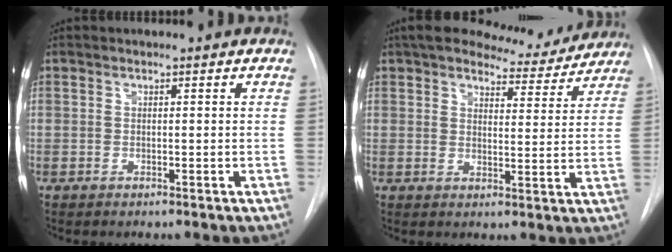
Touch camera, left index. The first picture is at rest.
{"total": 10.2, "force": [9.3, 2.6, 3.1], "torque": [-0.034, -0.004, 0.117]}